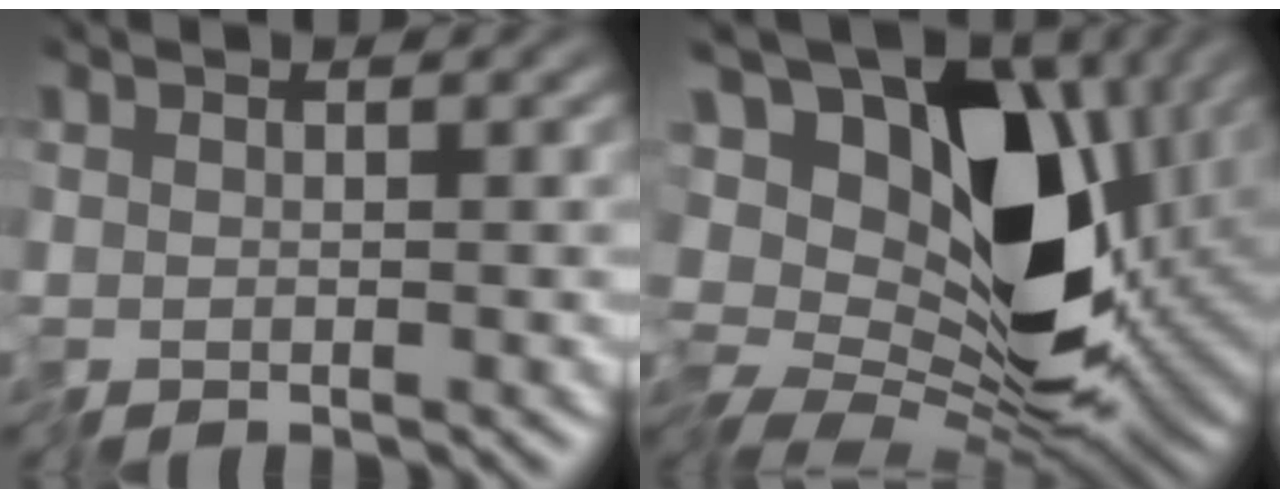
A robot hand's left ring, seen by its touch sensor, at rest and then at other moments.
{"total": 15.2, "force": [2.4, 9.7, 11.5], "torque": [-0.203, 0.013, 0.037]}